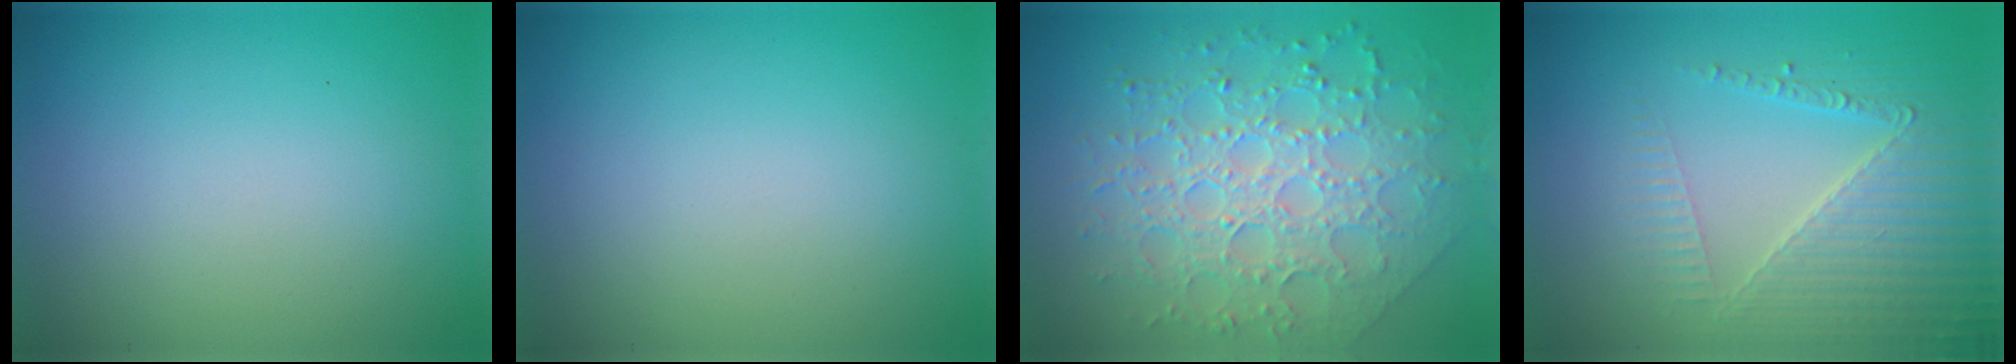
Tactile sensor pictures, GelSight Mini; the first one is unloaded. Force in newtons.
{"total": 0.0}
{"total": 7.8, "press": 5.6, "slide": 5.4}
{"total": 4.3, "press": 4.1, "slide": 1.3}